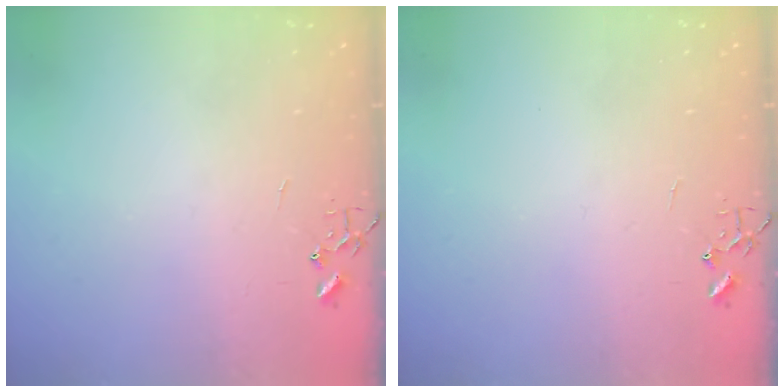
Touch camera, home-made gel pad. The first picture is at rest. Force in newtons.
{"total": 0.0}